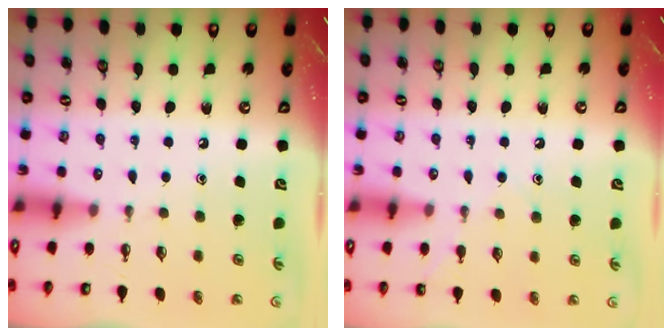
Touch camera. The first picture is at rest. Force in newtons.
{"total": 5.9, "press": 5.9, "slide": 0.4}